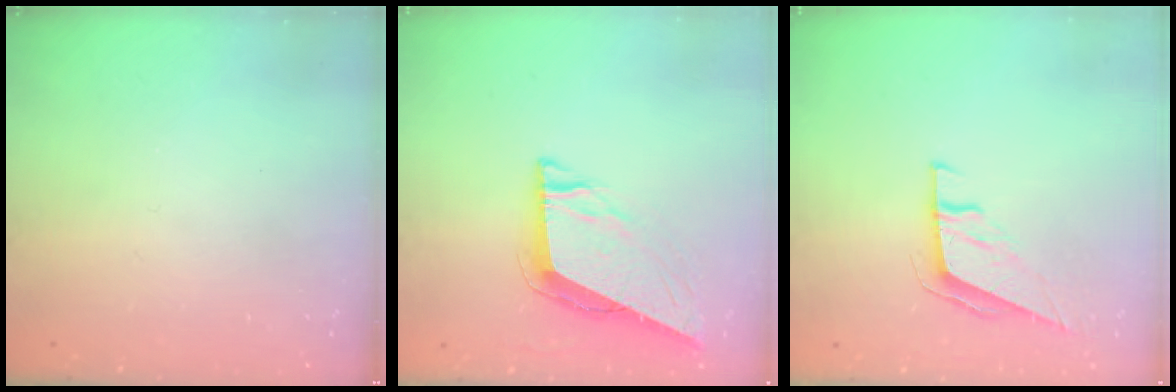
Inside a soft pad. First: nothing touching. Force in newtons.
{"total": 8.4, "press": 8.4, "slide": 0.9}
{"total": 6.0, "press": 5.9, "slide": 0.9}